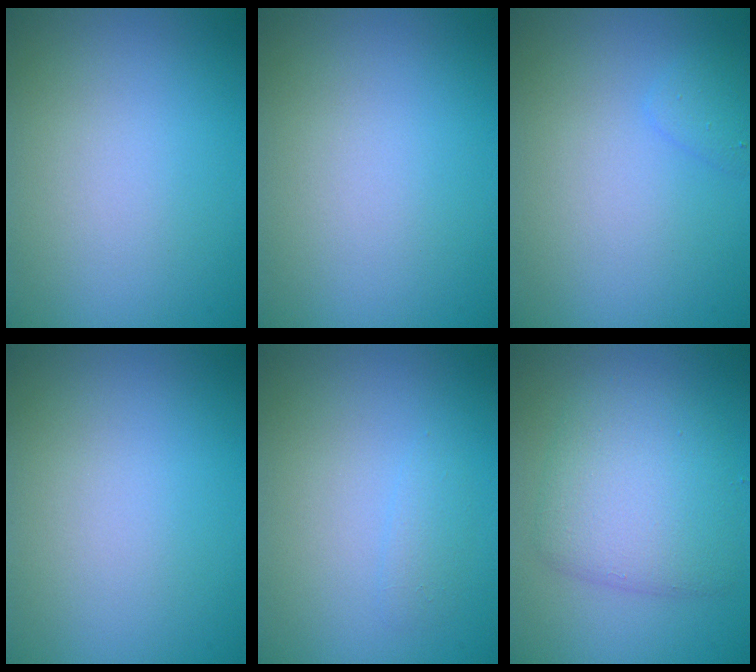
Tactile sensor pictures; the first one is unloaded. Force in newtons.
{"total": 0.0}
{"total": 1.1, "press": 1.1, "slide": 0.0}
{"total": 0.0}
{"total": 1.0, "press": 1.0, "slide": 0.0}
{"total": 5.2, "press": 5.2, "slide": 0.2}